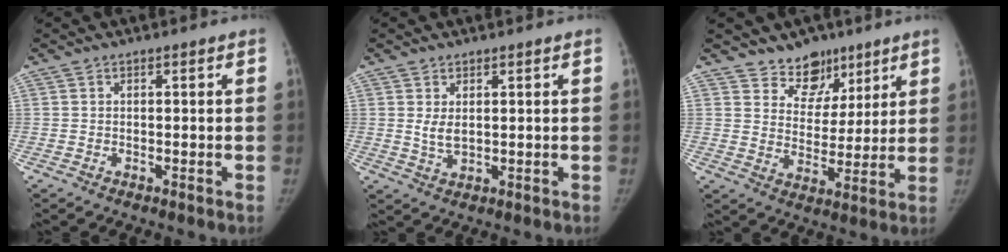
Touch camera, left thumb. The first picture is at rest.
{"total": 2.9, "force": [1.0, 1.6, 2.2], "torque": [-0.037, -0.011, 0.025]}
{"total": 9.1, "force": [6.8, 5.8, 1.6], "torque": [0.016, -0.049, 0.121]}